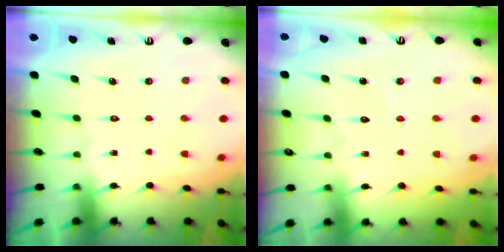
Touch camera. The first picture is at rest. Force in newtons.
{"total": 2.6, "press": 2.6, "slide": 0.3}